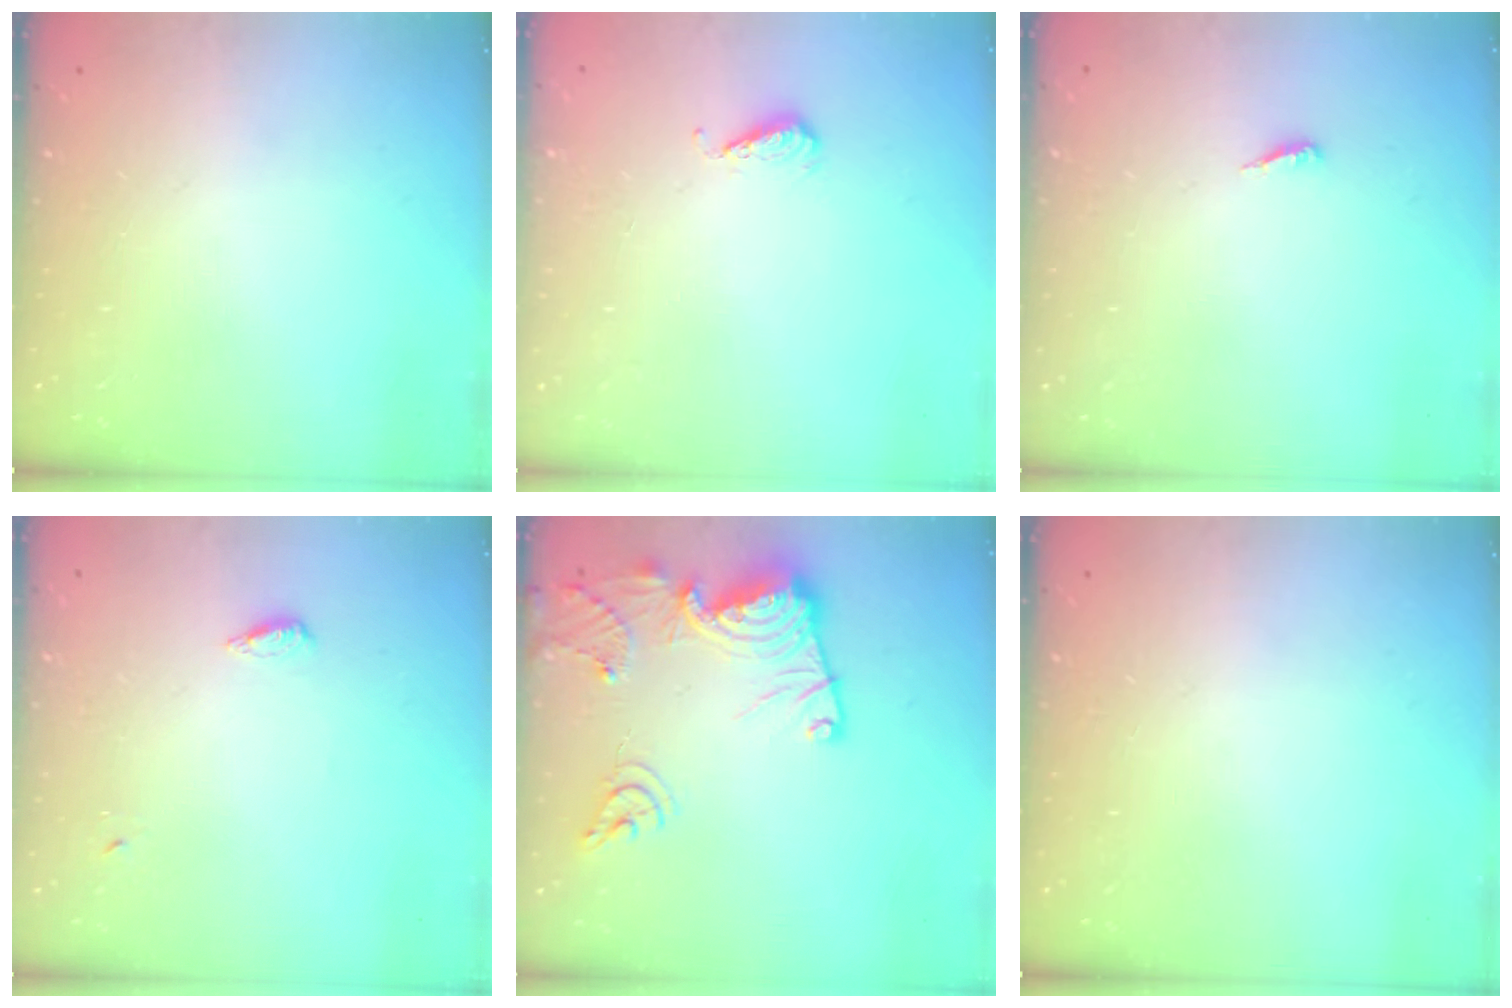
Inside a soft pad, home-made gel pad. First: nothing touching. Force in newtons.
{"total": 4.0, "press": 3.8, "slide": 1.2}
{"total": 3.0, "press": 3.0, "slide": 0.2}
{"total": 3.1, "press": 3.0, "slide": 0.7}
{"total": 16.7, "press": 16.7, "slide": 1.2}
{"total": 0.0}